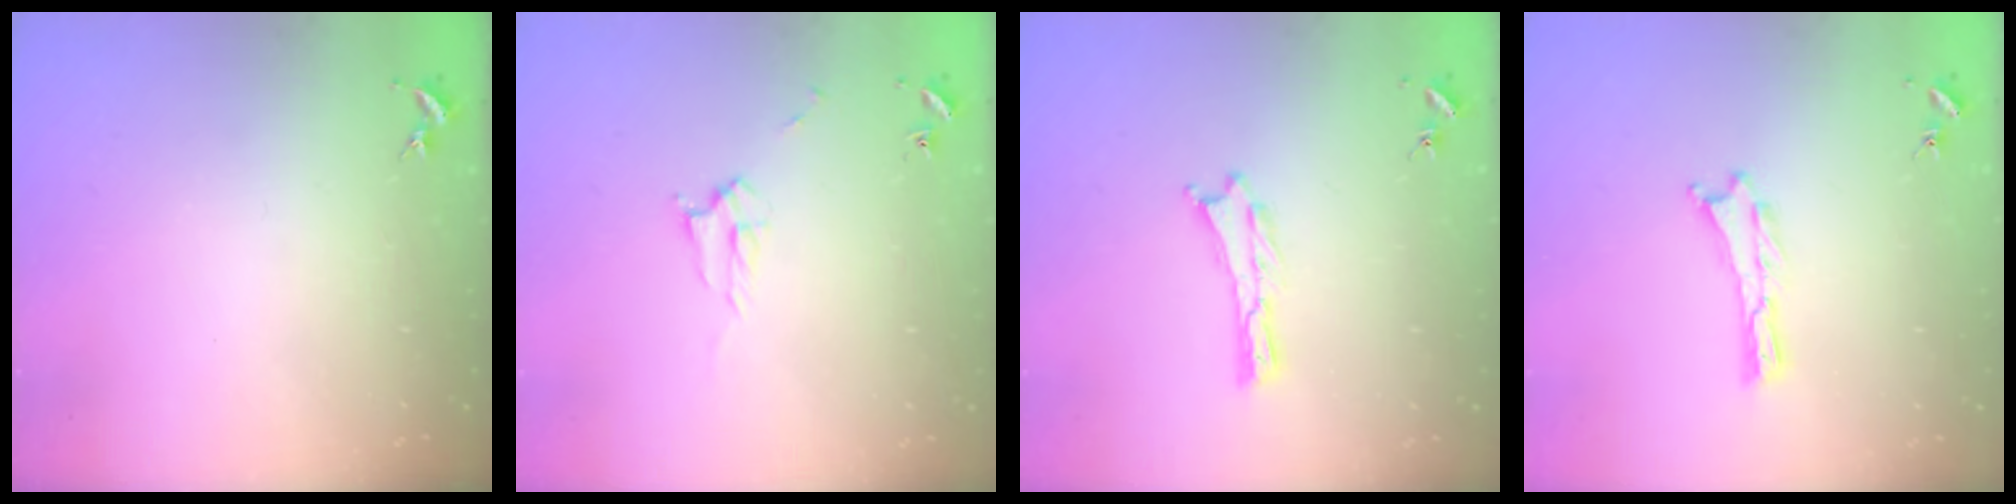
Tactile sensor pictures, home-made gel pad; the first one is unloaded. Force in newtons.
{"total": 2.3, "press": 2.3, "slide": 0.3}
{"total": 0.0}
{"total": 0.0}